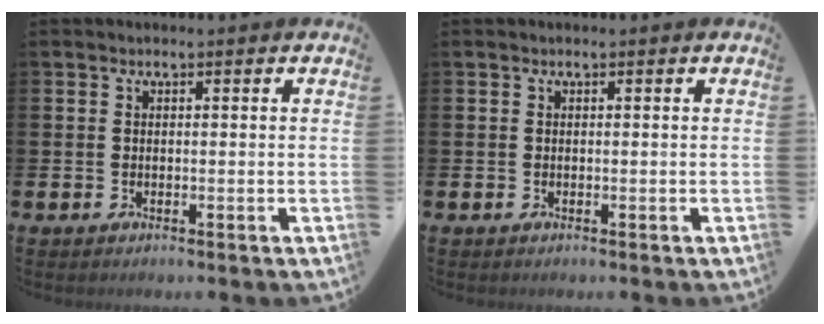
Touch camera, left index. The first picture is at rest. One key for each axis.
{"total": 0.0}